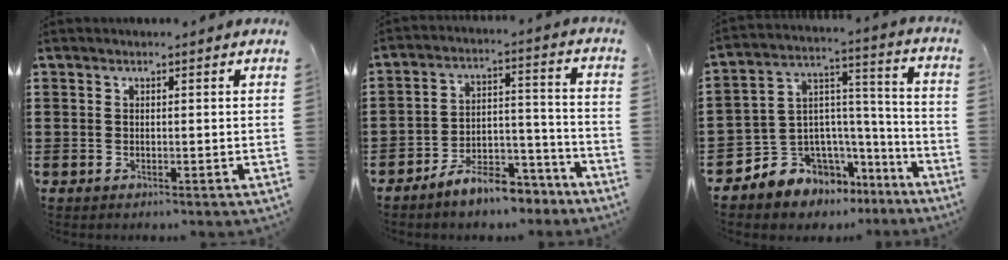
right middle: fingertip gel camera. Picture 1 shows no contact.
{"total": 7.8, "force": [-7.2, 2.0, 2.3], "torque": [-0.033, 0.025, -0.135]}
{"total": 6.7, "force": [-4.7, 4.8, -0.5], "torque": [-0.023, -0.008, -0.088]}